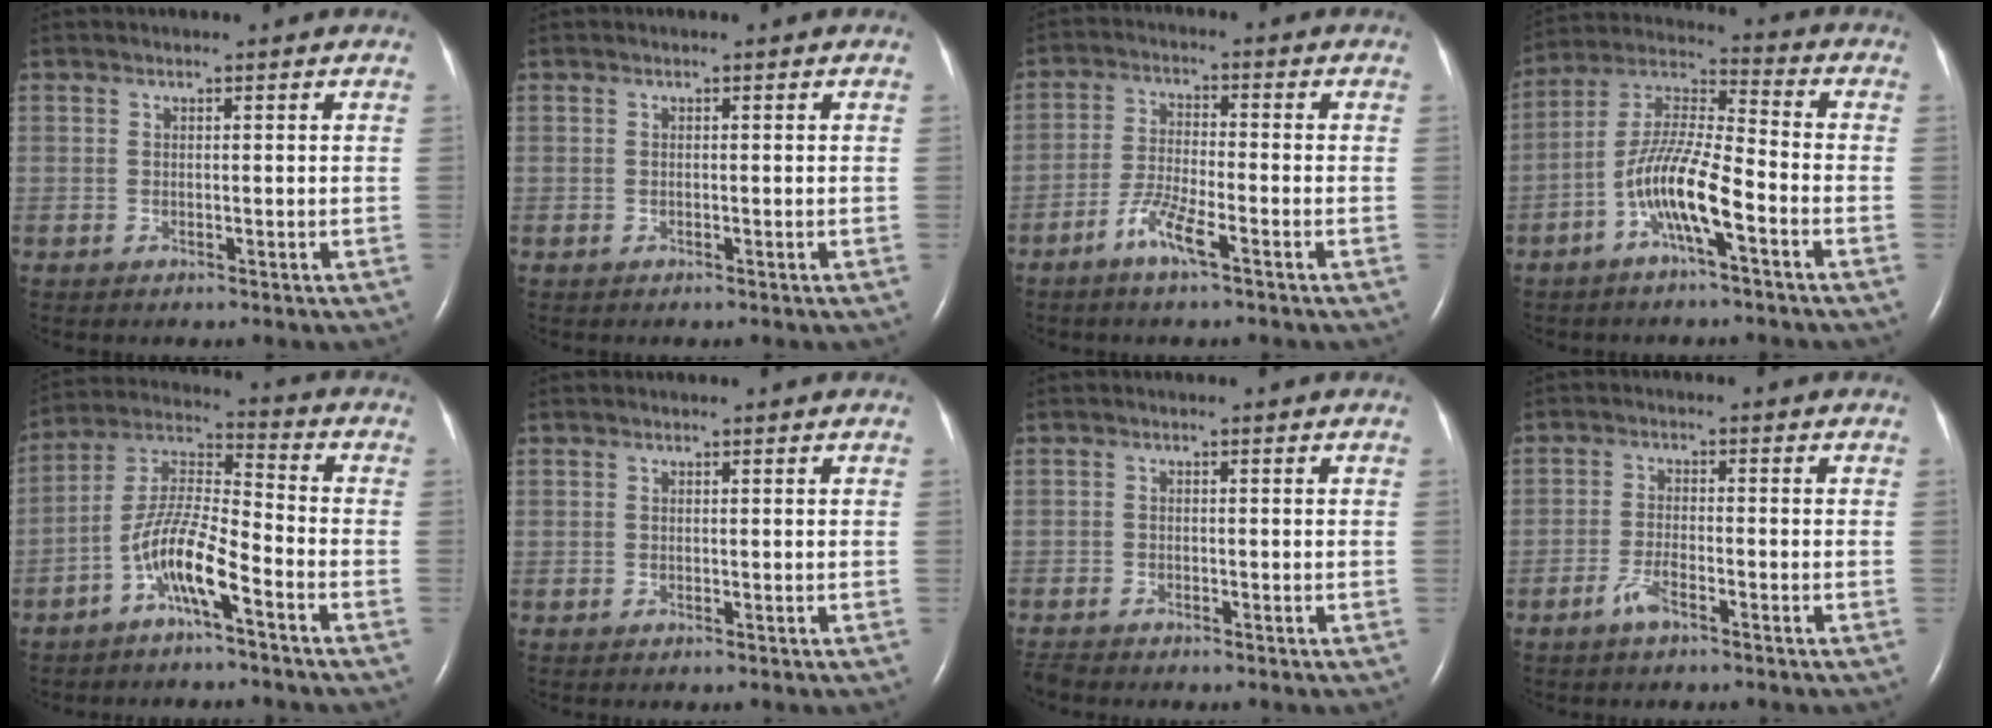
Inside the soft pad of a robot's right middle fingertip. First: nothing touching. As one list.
[{"total": 0.0}, {"total": 5.5, "force": [-3.4, 0.4, 4.4], "torque": [-0.095, -0.006, -0.069]}, {"total": 10.8, "force": [-4.7, 1.5, 9.7], "torque": [-0.200, 0.012, -0.091]}, {"total": 9.5, "force": [-5.1, 1.1, 7.9], "torque": [-0.171, 0.012, -0.101]}, {"total": 0.0}, {"total": 2.3, "force": [-2.2, 0.3, 0.5], "torque": [-0.014, -0.010, -0.040]}, {"total": 3.1, "force": [-2.2, 0.5, 2.2], "torque": [-0.051, -0.001, -0.043]}]